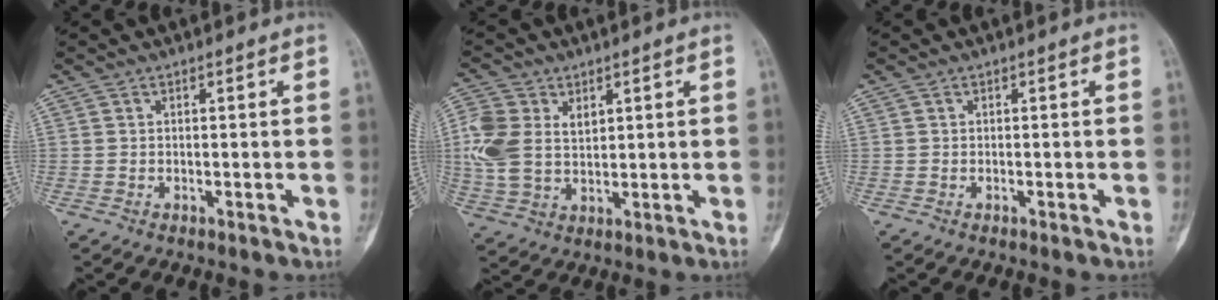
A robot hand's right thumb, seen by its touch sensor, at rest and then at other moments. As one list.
[{"total": 10.6, "force": [2.8, 7.4, 7.1], "torque": [-0.150, 0.000, 0.058]}, {"total": 0.0}]